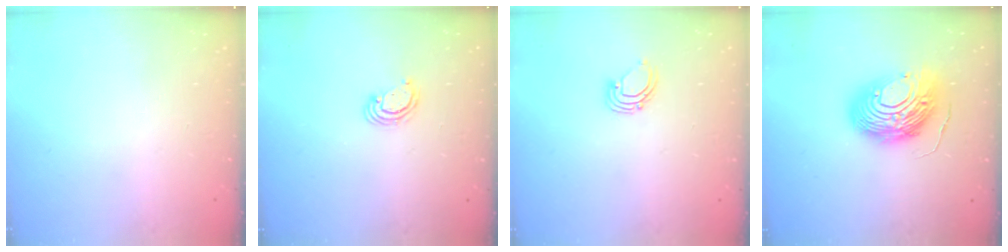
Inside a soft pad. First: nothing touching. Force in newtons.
{"total": 2.5, "press": 2.5, "slide": 0.2}
{"total": 2.6, "press": 2.6, "slide": 0.2}
{"total": 14.5, "press": 14.4, "slide": 1.5}